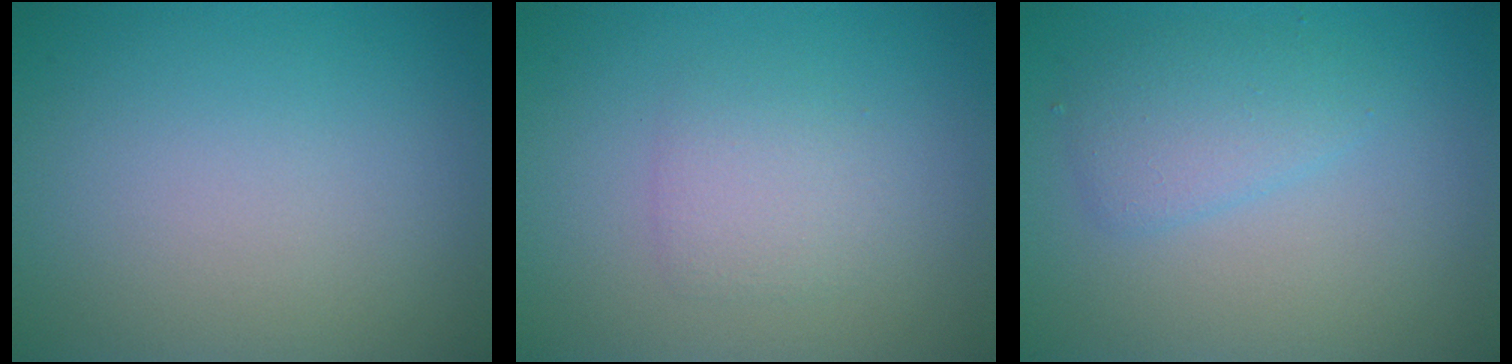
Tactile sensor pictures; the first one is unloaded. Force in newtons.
{"total": 1.9, "press": 1.9, "slide": 0.1}
{"total": 2.6, "press": 2.6, "slide": 0.0}